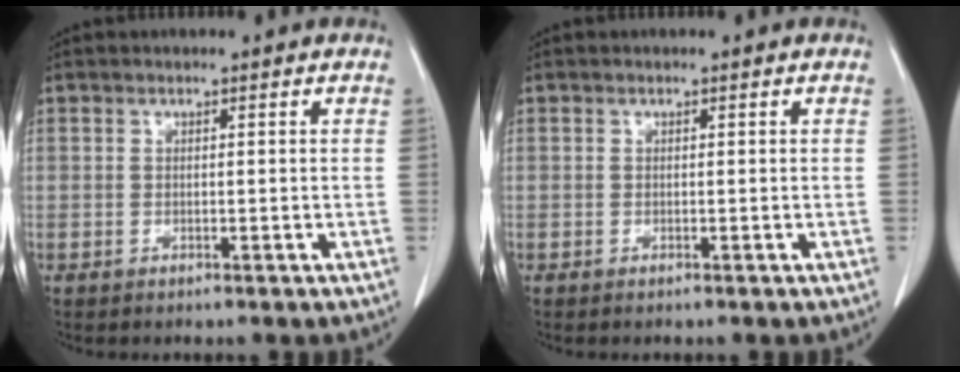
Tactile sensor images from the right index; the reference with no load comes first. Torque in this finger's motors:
{"motor_torque": [0.01, -0.08, 0.04, 0.02]}